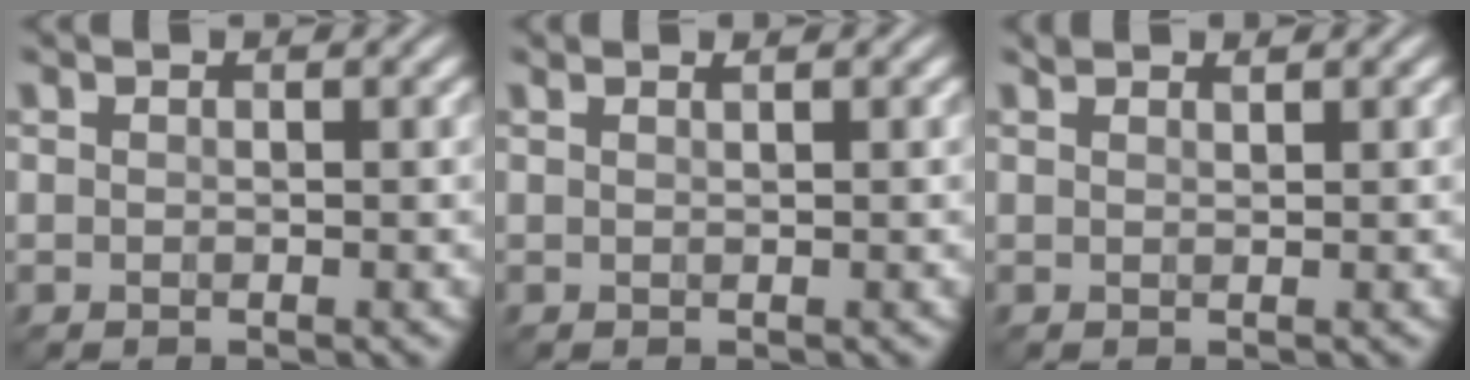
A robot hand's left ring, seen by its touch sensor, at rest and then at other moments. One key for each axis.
{"total": 0.8, "fx": 0.6, "fy": 0.2, "fz": 0.5, "tx": -0.005, "ty": -0.004, "tz": 0.004}
{"total": 0.7, "fx": 0.6, "fy": 0.0, "fz": 0.2, "tx": -0.002, "ty": -0.001, "tz": 0.009}